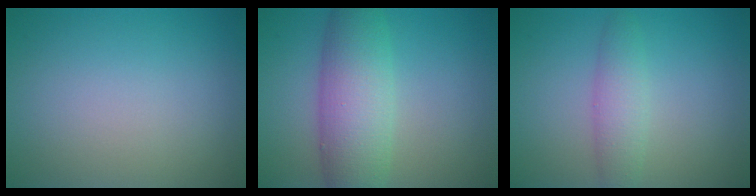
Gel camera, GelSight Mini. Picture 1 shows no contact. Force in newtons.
{"total": 7.1, "press": 7.1, "slide": 0.2}
{"total": 2.7, "press": 2.7, "slide": 0.1}